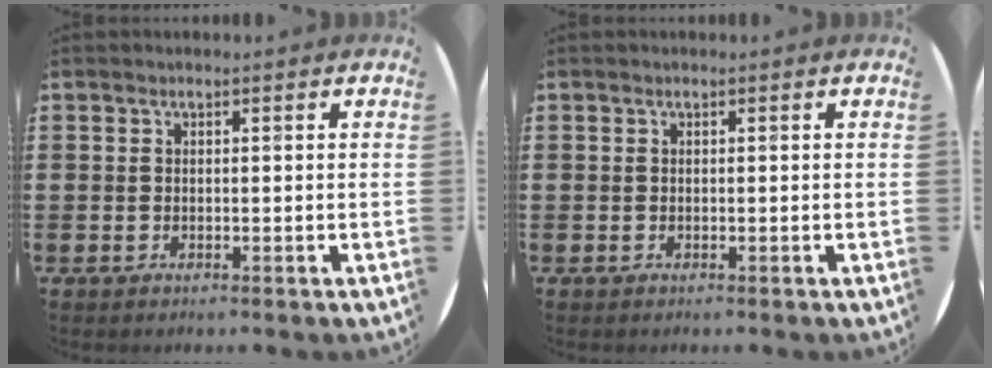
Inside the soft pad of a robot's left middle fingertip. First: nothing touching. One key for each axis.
{"total": 0.0}